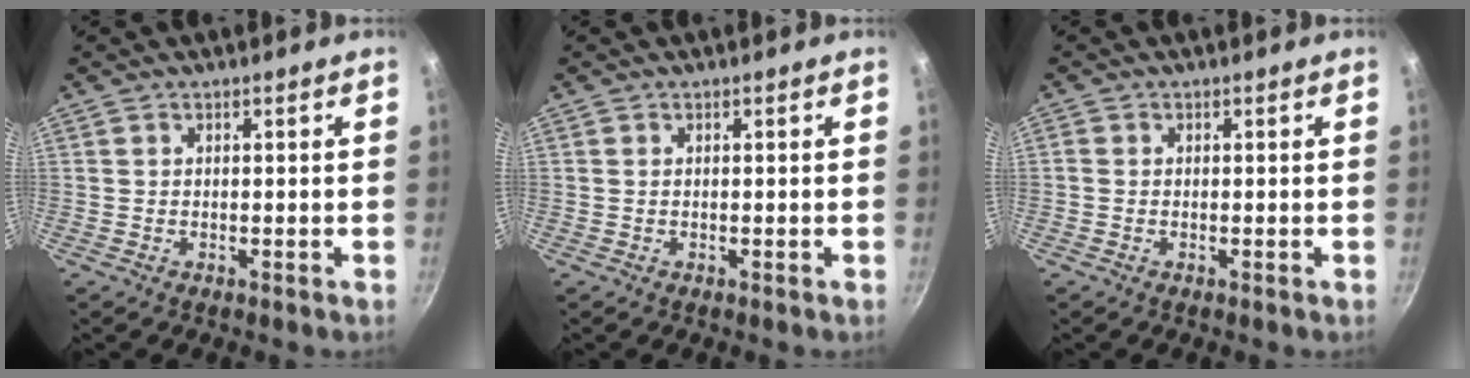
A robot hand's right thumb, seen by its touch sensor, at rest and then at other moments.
{"total": 0.0}
{"total": 0.8, "force": [-0.1, 0.7, 0.4], "torque": [-0.009, 0.003, -0.004]}